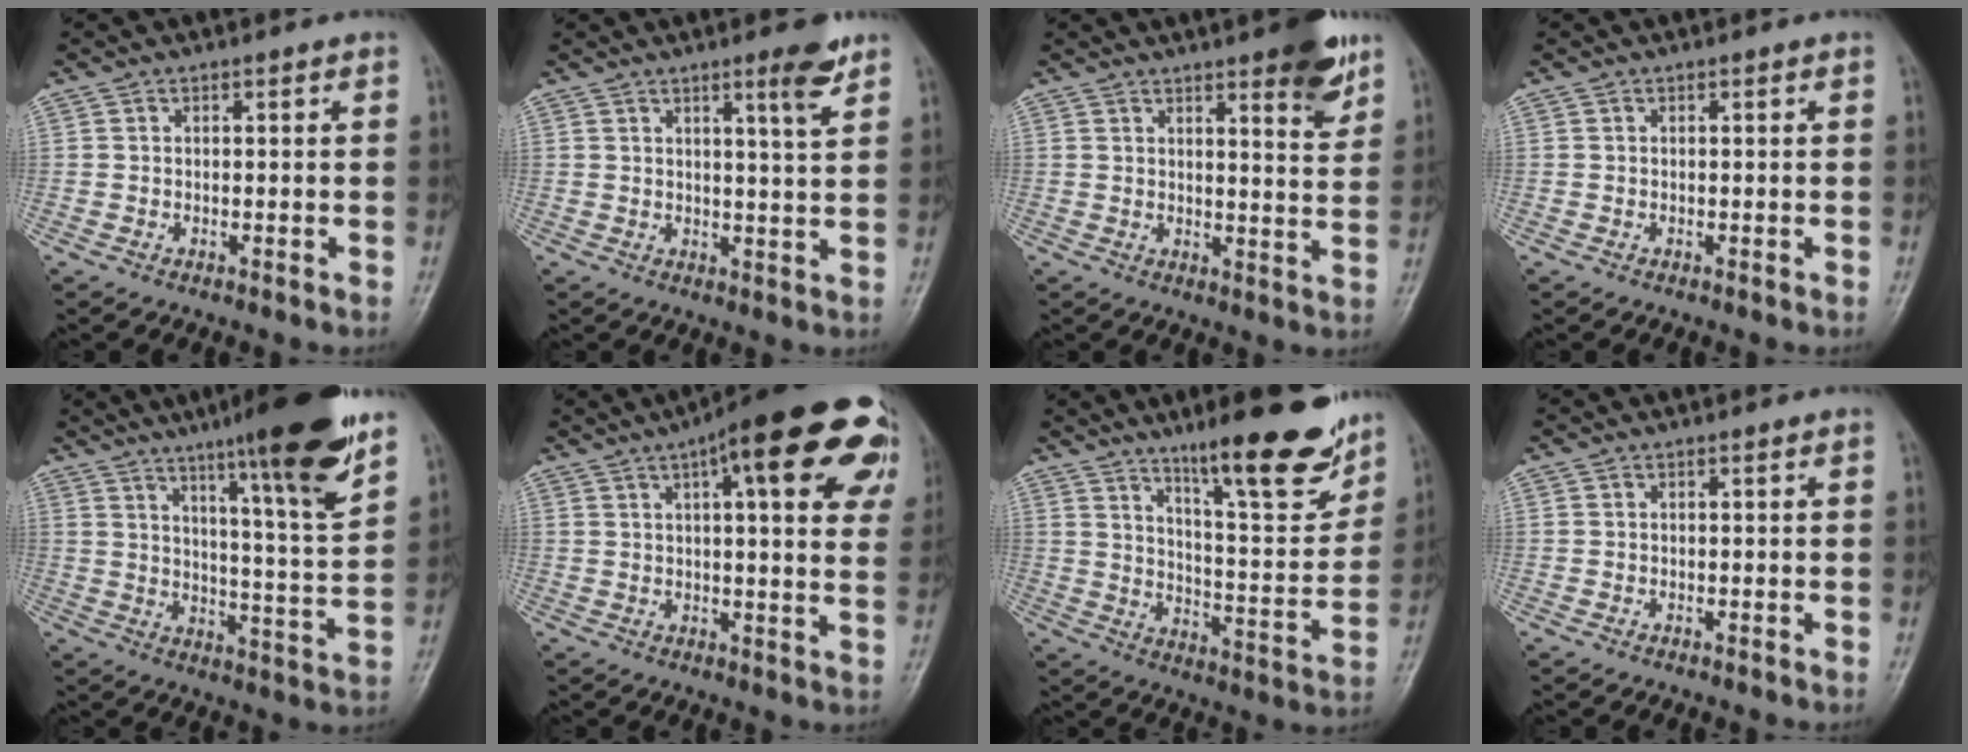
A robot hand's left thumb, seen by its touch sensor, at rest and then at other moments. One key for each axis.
{"total": 5.5, "fx": 3.4, "fy": 0.5, "fz": 4.2, "tx": -0.055, "ty": -0.025, "tz": 0.049}
{"total": 9.2, "fx": 5.8, "fy": 2.2, "fz": 6.8, "tx": -0.070, "ty": -0.031, "tz": 0.073}
{"total": 0.0}
{"total": 18.2, "fx": 11.9, "fy": 1.6, "fz": 13.7, "tx": -0.185, "ty": -0.062, "tz": 0.175}
{"total": 24.2, "fx": 10.8, "fy": 7.2, "fz": 20.5, "tx": -0.244, "ty": 0.010, "tz": 0.132}
{"total": 20.3, "fx": 13.7, "fy": 4.6, "fz": 14.2, "tx": -0.162, "ty": -0.077, "tz": 0.213}
{"total": 0.0}